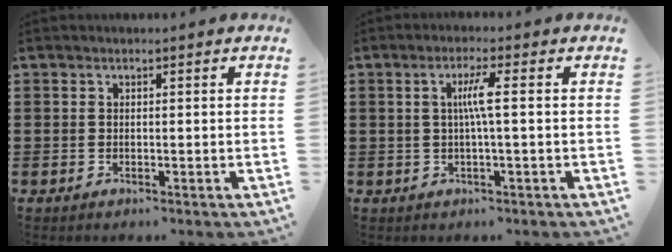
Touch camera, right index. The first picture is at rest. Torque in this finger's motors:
{"motor_torque": [0.80, -0.26, 0.42, 0.09]}